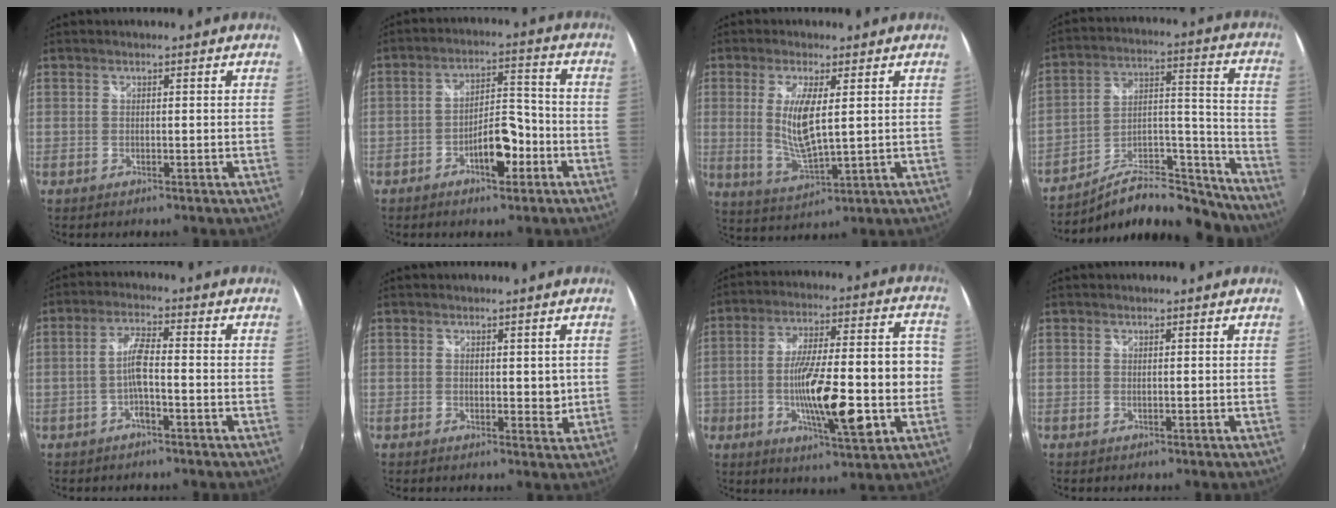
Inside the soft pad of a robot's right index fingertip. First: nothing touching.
{"total": 7.8, "force": [-4.0, 3.1, 5.9], "torque": [-0.100, 0.012, -0.054]}
{"total": 8.5, "force": [1.3, 2.0, 8.1], "torque": [-0.164, -0.014, 0.029]}
{"total": 18.3, "force": [-15.2, 5.9, 8.2], "torque": [-0.116, 0.039, -0.223]}
{"total": 4.5, "force": [-1.7, 0.7, 4.1], "torque": [-0.081, 0.006, -0.031]}
{"total": 2.4, "force": [0.5, 1.6, 1.7], "torque": [-0.020, -0.002, 0.010]}
{"total": 20.0, "force": [-4.7, 5.3, 18.7], "torque": [-0.301, 0.001, -0.068]}
{"total": 0.0}